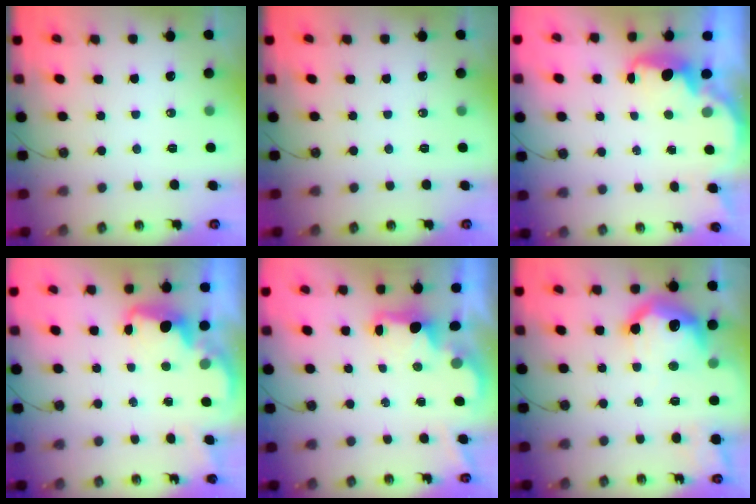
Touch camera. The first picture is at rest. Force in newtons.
{"total": 0.0}
{"total": 2.7, "press": 2.6, "slide": 0.6}
{"total": 2.1, "press": 2.0, "slide": 0.6}
{"total": 1.9, "press": 1.7, "slide": 0.7}
{"total": 16.6, "press": 16.6, "slide": 1.3}